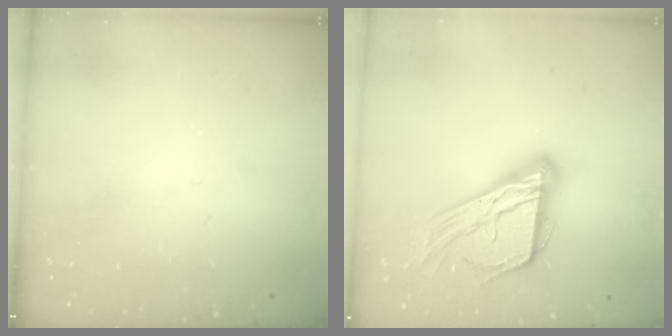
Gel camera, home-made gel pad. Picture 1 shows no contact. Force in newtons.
{"total": 18.3, "press": 18.2, "slide": 1.6}